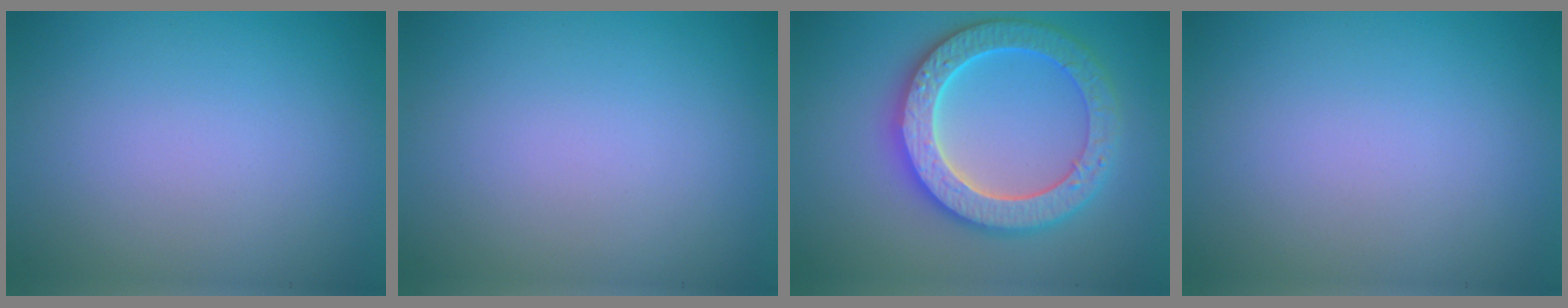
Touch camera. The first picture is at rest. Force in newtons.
{"total": 0.0}
{"total": 6.5, "press": 6.3, "slide": 1.5}
{"total": 0.0}